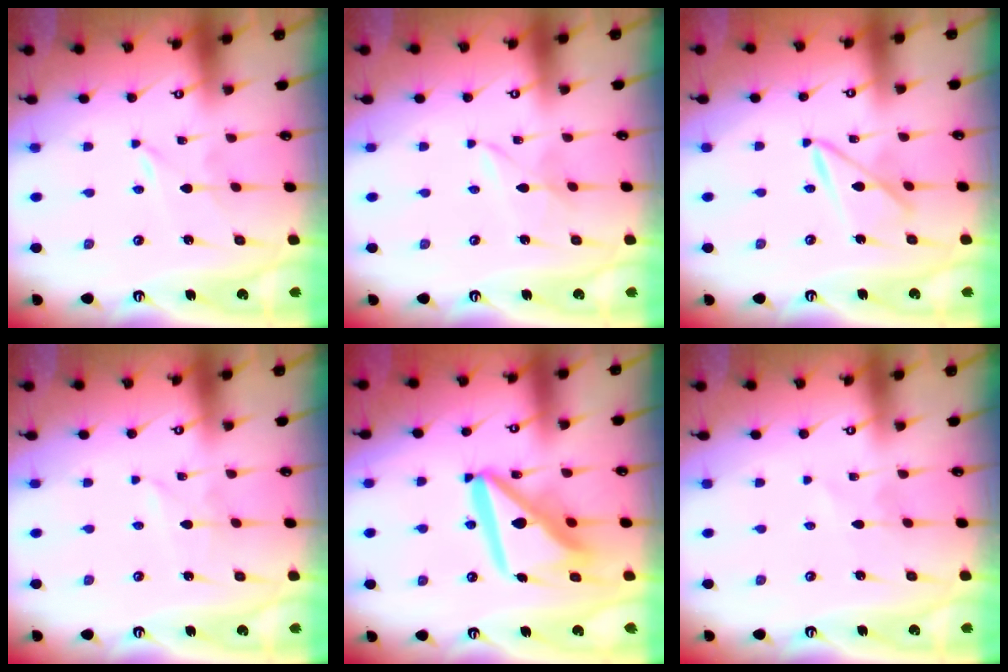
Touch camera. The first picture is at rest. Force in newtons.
{"total": 2.5, "press": 2.5, "slide": 0.3}
{"total": 7.9, "press": 7.9, "slide": 0.4}
{"total": 2.4, "press": 2.4, "slide": 0.4}
{"total": 16.6, "press": 16.4, "slide": 2.1}
{"total": 1.5, "press": 1.5, "slide": 0.2}